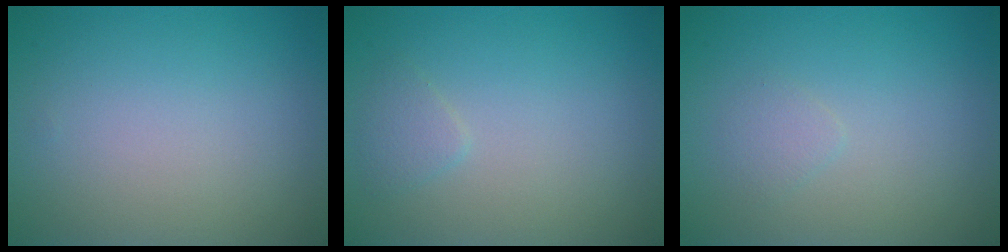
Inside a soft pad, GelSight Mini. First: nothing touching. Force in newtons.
{"total": 1.1, "press": 1.1, "slide": 0.0}
{"total": 0.9, "press": 0.9, "slide": 0.0}